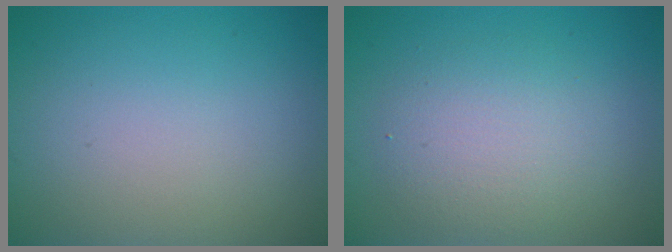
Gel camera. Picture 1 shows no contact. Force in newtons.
{"total": 3.8, "press": 3.8, "slide": 0.3}